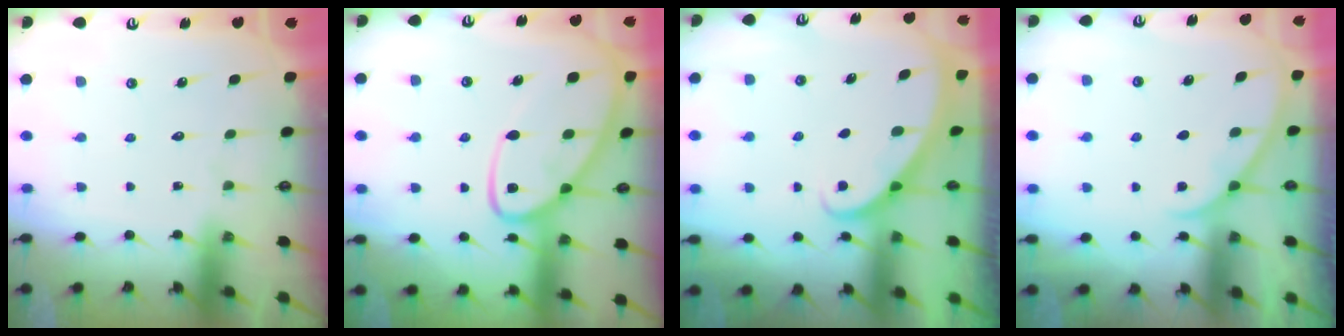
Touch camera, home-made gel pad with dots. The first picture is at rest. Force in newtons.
{"total": 12.6, "press": 12.5, "slide": 1.1}
{"total": 1.9, "press": 1.9, "slide": 0.1}
{"total": 1.9, "press": 1.9, "slide": 0.2}